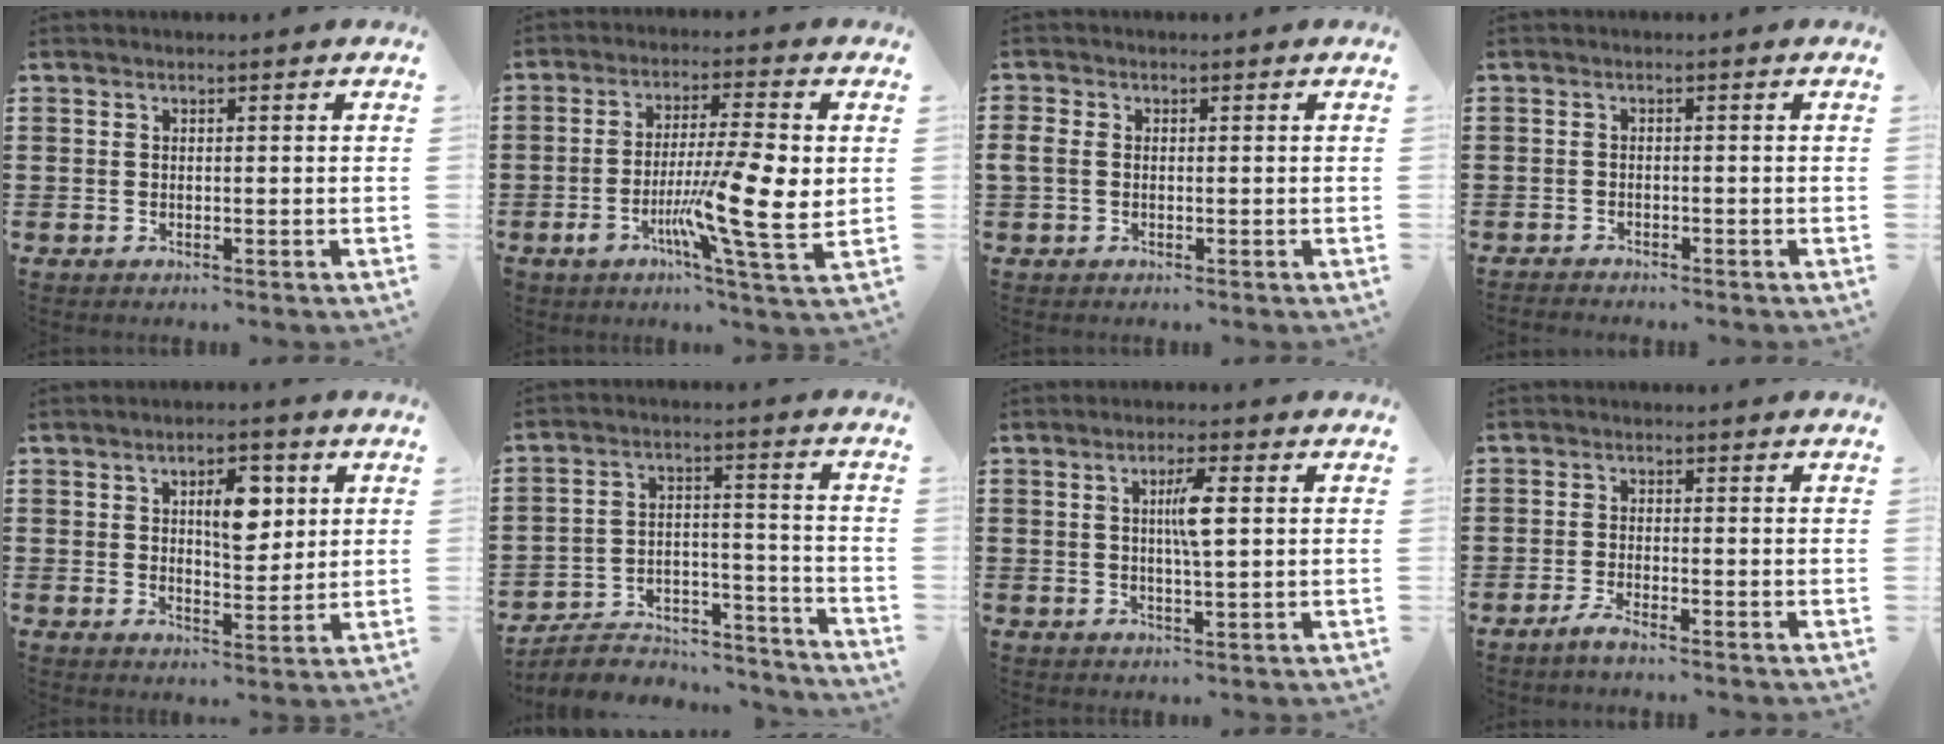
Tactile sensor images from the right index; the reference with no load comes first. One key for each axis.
{"total": 11.9, "fx": -2.0, "fy": 1.5, "fz": 11.6, "tx": -0.211, "ty": -0.014, "tz": -0.038}
{"total": 1.6, "fx": -0.1, "fy": 1.3, "fz": 1.1, "tx": -0.032, "ty": 0.001, "tz": -0.005}
{"total": 1.2, "fx": -1.2, "fy": 0.1, "fz": -0.1, "tx": -0.001, "ty": 0.002, "tz": -0.026}
{"total": 6.4, "fx": 2.1, "fy": 3.2, "fz": 5.2, "tx": -0.080, "ty": 0.000, "tz": 0.027}
{"total": 5.0, "fx": -4.6, "fy": 1.8, "fz": 1.0, "tx": -0.027, "ty": 0.007, "tz": -0.093}
{"total": 4.4, "fx": 0.7, "fy": 0.6, "fz": 4.3, "tx": -0.082, "ty": 0.001, "tz": 0.008}
{"total": 1.9, "fx": -1.6, "fy": -0.1, "fz": 1.1, "tx": -0.025, "ty": -0.004, "tz": -0.031}